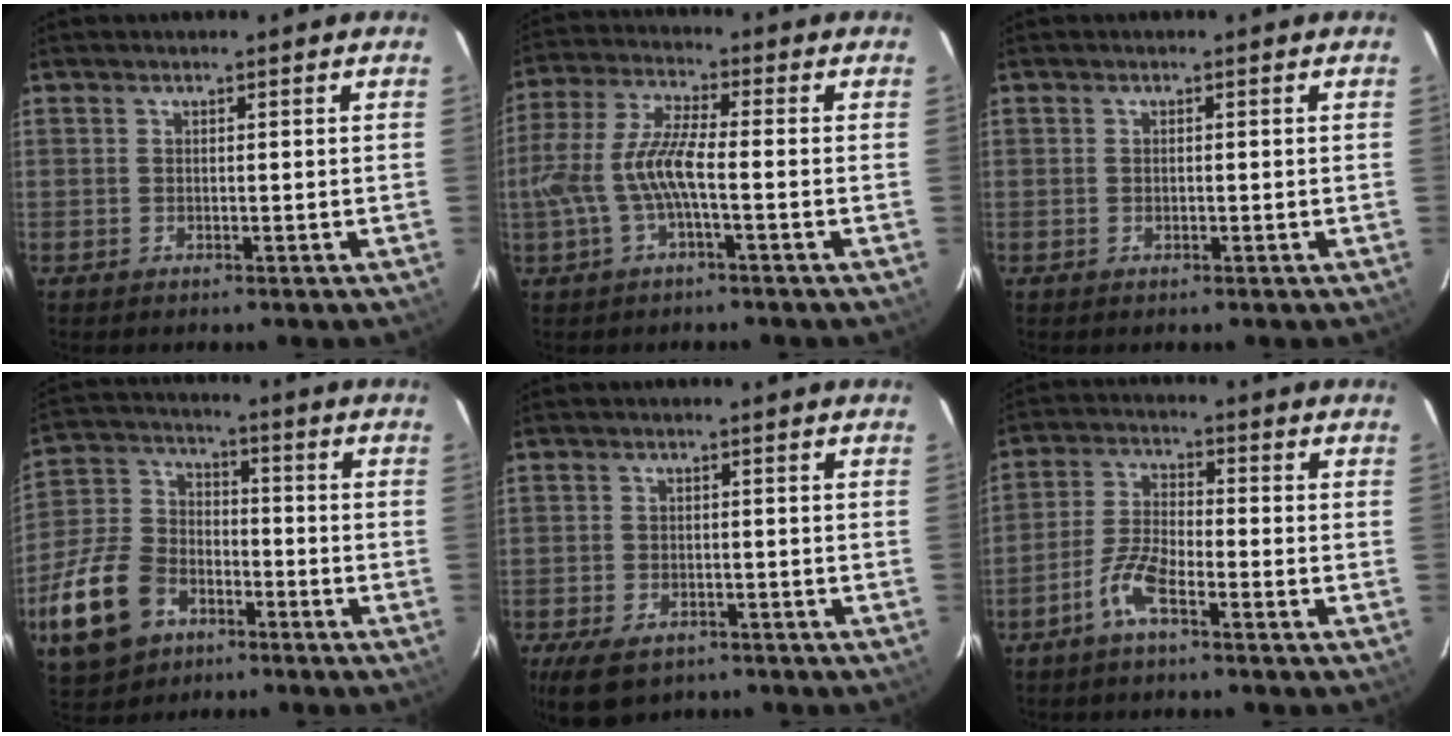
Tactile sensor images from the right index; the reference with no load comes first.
{"total": 9.9, "force": [-2.5, 1.8, 9.4], "torque": [-0.206, 0.002, -0.042]}
{"total": 0.6, "force": [-0.2, 0.3, 0.5], "torque": [-0.008, 0.002, -0.004]}
{"total": 17.5, "force": [-8.9, 11.8, 9.5], "torque": [-0.238, 0.015, -0.151]}
{"total": 8.3, "force": [-5.6, 4.4, 4.3], "torque": [-0.100, -0.015, -0.090]}
{"total": 6.3, "force": [-4.1, 1.5, 4.6], "torque": [-0.104, 0.007, -0.085]}